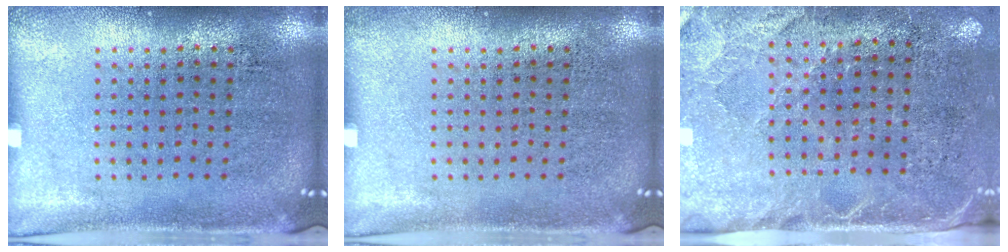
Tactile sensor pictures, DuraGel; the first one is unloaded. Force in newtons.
{"total": 0.0}
{"total": 2.8, "press": 2.4, "slide": 1.3}